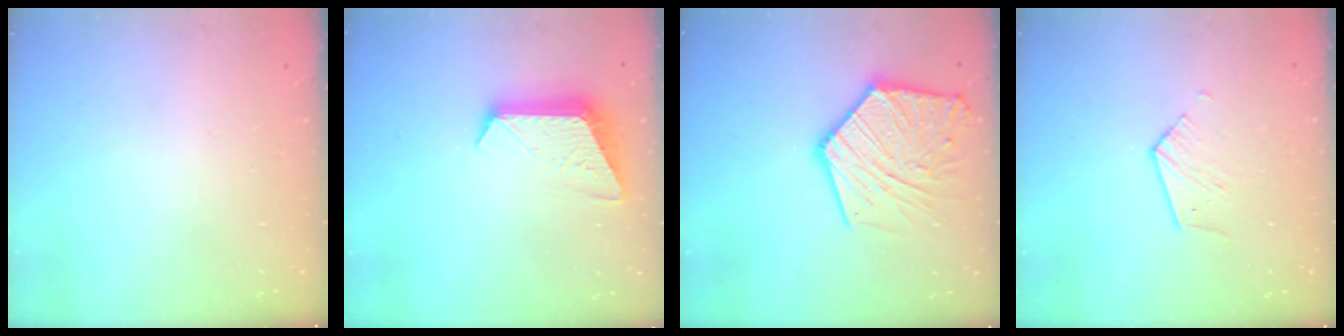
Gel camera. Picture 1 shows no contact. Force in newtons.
{"total": 10.3, "press": 10.3, "slide": 0.4}
{"total": 19.0, "press": 18.9, "slide": 2.0}
{"total": 5.0, "press": 5.0, "slide": 0.6}